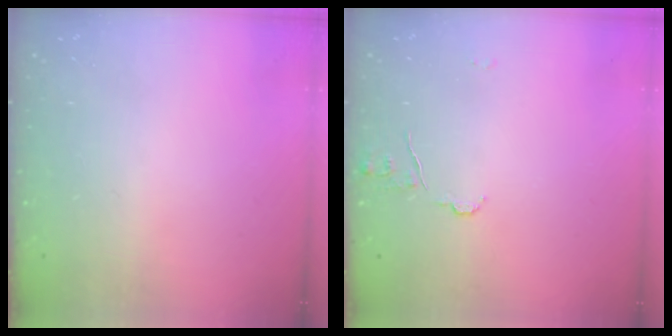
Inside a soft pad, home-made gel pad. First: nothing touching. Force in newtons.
{"total": 6.8, "press": 6.8, "slide": 0.6}